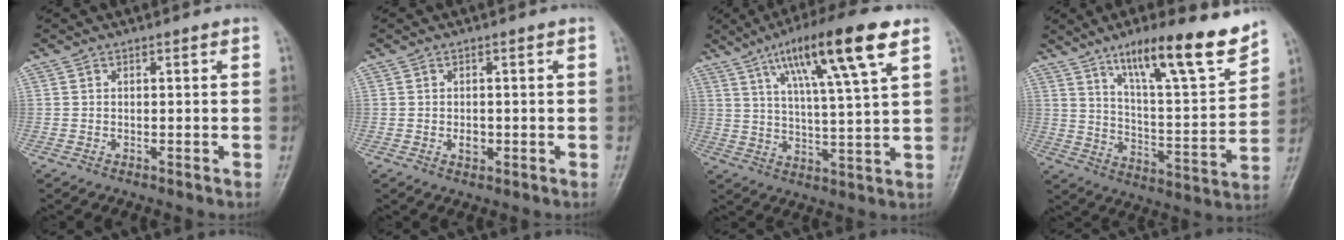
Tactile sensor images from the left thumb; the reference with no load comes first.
{"total": 1.9, "force": [-0.3, 1.4, 1.3], "torque": [-0.016, 0.001, -0.003]}
{"total": 16.3, "force": [8.4, 2.3, 13.8], "torque": [-0.231, -0.019, 0.140]}
{"total": 17.9, "force": [12.5, 3.3, 12.5], "torque": [-0.172, -0.070, 0.205]}